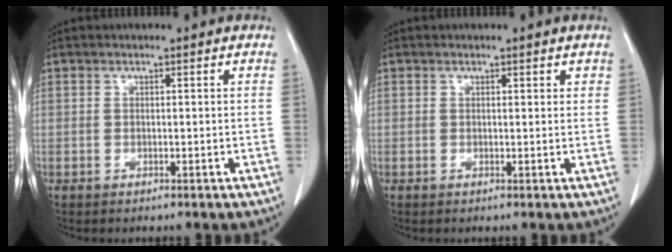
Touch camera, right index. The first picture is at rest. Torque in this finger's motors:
{"motor_torque": [0.02, -0.02, -0.07, -0.01]}